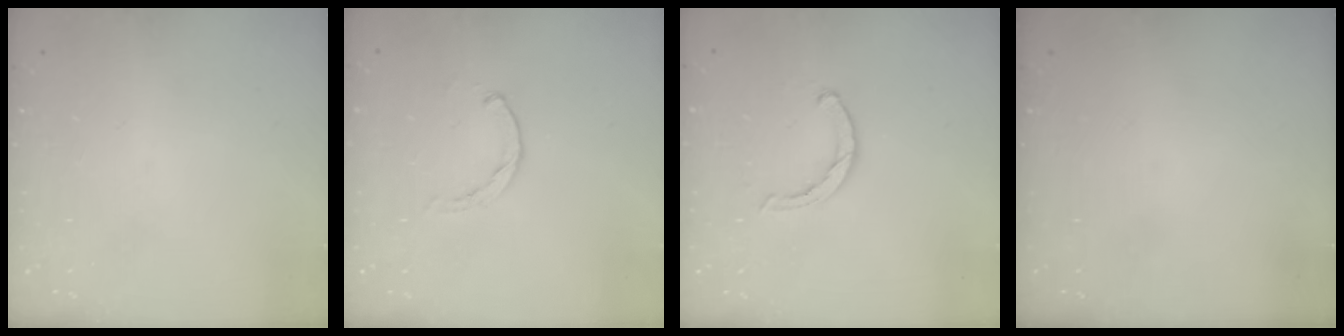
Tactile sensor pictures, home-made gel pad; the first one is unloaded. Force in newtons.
{"total": 0.0}
{"total": 2.5, "press": 2.5, "slide": 0.4}
{"total": 0.0}